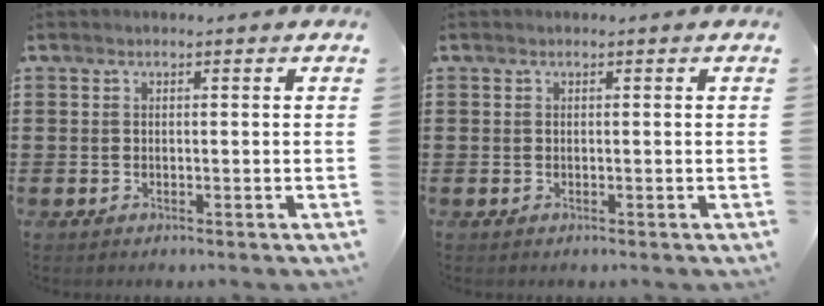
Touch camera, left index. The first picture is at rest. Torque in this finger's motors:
{"motor_torque": [0.00, 0.00, -0.01, 0.00]}